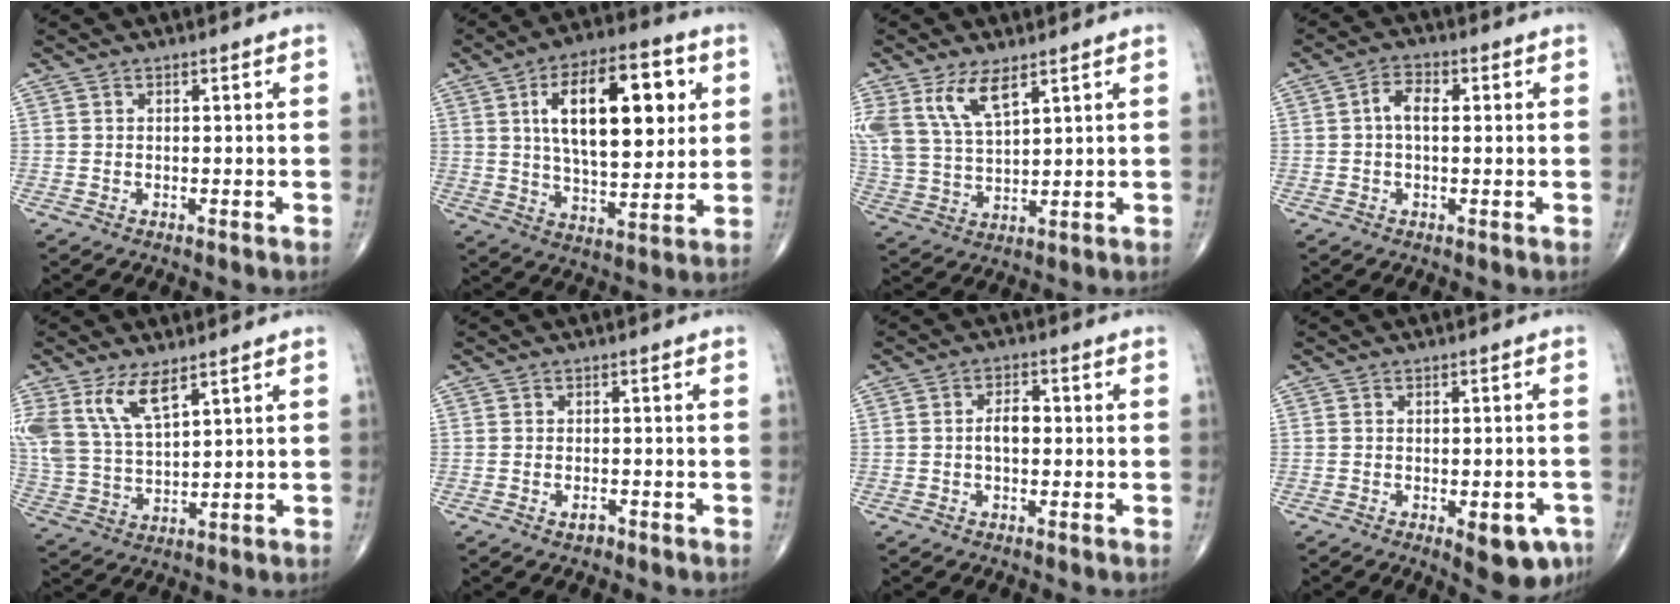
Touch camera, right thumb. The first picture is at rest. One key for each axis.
{"total": 20.7, "fx": 5.6, "fy": 9.6, "fz": 17.5, "tx": -0.248, "ty": -0.008, "tz": 0.089}
{"total": 9.9, "fx": 5.7, "fy": 4.1, "fz": 7.1, "tx": -0.143, "ty": -0.017, "tz": 0.124}
{"total": 4.5, "fx": 0.6, "fy": 2.5, "fz": 3.7, "tx": -0.067, "ty": 0.014, "tz": 0.007}
{"total": 10.7, "fx": 6.1, "fy": 4.3, "fz": 7.7, "tx": -0.158, "ty": -0.019, "tz": 0.133}
{"total": 1.6, "fx": -1.0, "fy": 0.9, "fz": 0.9, "tx": -0.015, "ty": 0.004, "tz": -0.015}
{"total": 3.5, "fx": -0.3, "fy": 2.0, "fz": 2.8, "tx": -0.045, "ty": 0.011, "tz": -0.010}
{"total": 7.7, "fx": -3.5, "fy": 3.3, "fz": 6.0, "tx": -0.057, "ty": 0.009, "tz": -0.037}